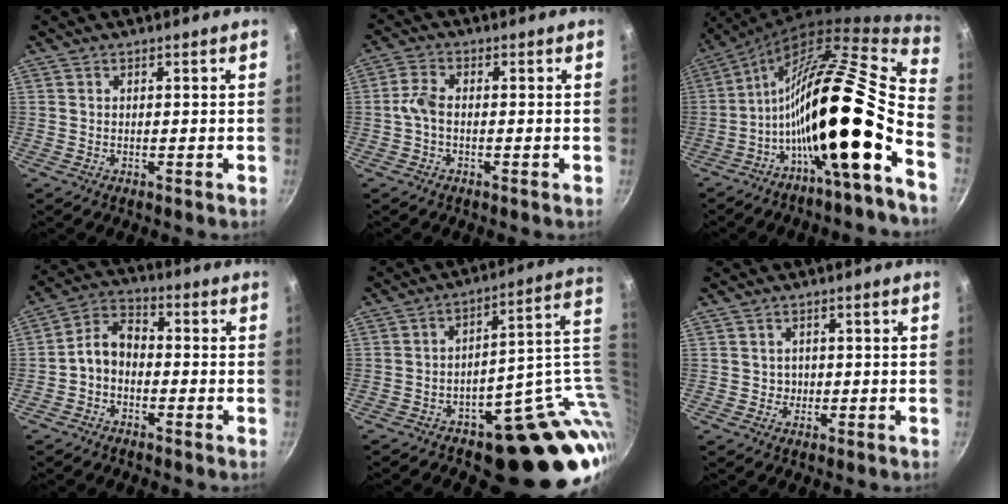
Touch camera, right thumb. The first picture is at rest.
{"total": 3.6, "force": [-0.8, 1.9, 3.0], "torque": [-0.071, 0.015, -0.025]}
{"total": 22.1, "force": [-8.6, 3.8, 20.0], "torque": [-0.272, 0.065, -0.159]}
{"total": 6.5, "force": [-1.8, 4.5, 4.4], "torque": [-0.074, 0.039, -0.047]}
{"total": 18.6, "force": [-1.5, 11.0, 14.9], "torque": [-0.086, 0.027, -0.008]}
{"total": 1.5, "force": [-0.1, 1.4, 0.2], "torque": [0.008, 0.000, -0.001]}